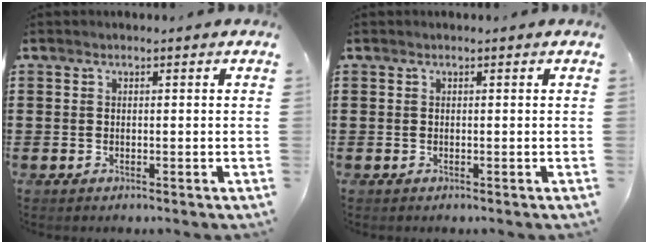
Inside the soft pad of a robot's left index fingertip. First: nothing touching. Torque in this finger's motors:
{"motor_torque": [0.00, 0.00, 0.00, 0.00]}